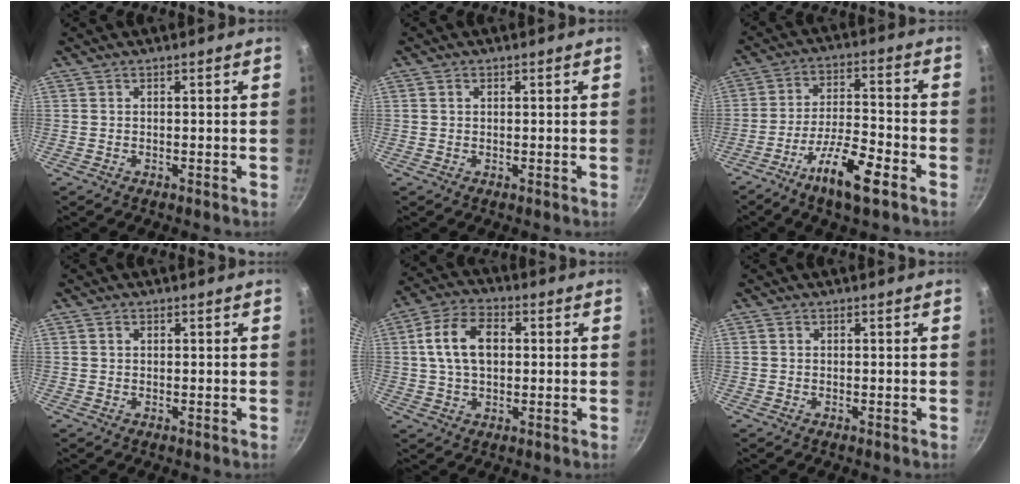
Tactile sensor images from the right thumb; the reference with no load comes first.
{"total": 0.9, "force": [0.4, 0.7, 0.3], "torque": [-0.003, 0.002, 0.006]}
{"total": 11.5, "force": [-6.6, 2.7, 9.1], "torque": [-0.164, 0.037, -0.121]}
{"total": 1.1, "force": [0.5, 0.9, 0.4], "torque": [-0.003, 0.002, 0.007]}
{"total": 11.4, "force": [1.8, 7.4, 8.5], "torque": [-0.141, 0.017, 0.025]}
{"total": 0.5, "force": [0.2, 0.5, 0.1], "torque": [0.000, 0.003, 0.001]}